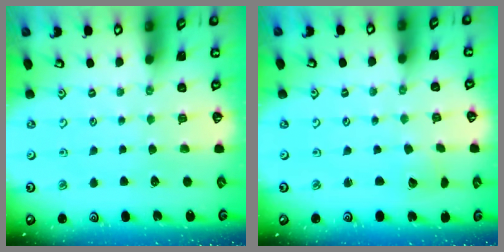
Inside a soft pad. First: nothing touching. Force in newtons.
{"total": 2.6, "press": 2.6, "slide": 0.1}